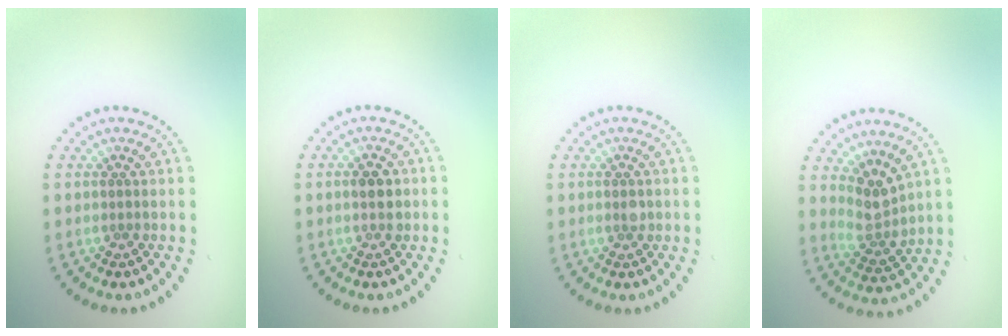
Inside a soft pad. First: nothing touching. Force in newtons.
{"total": 2.4, "press": 2.4, "slide": 0.2}
{"total": 0.9, "press": 0.9, "slide": 0.2}
{"total": 3.0, "press": 2.3, "slide": 1.9}